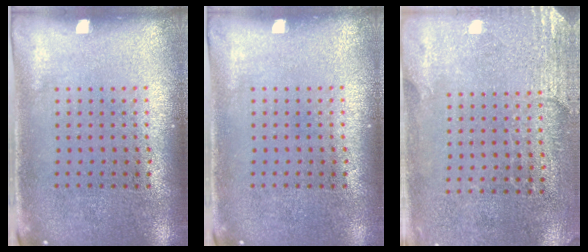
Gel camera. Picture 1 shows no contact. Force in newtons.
{"total": 0.0}
{"total": 2.6, "press": 2.3, "slide": 1.2}